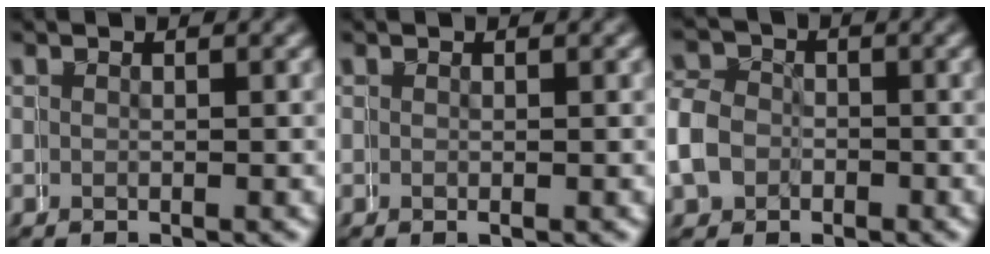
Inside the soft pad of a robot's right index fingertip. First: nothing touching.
{"total": 0.0}
{"total": 5.0, "force": [-1.0, 4.8, -0.7], "torque": [-0.028, -0.018, -0.013]}